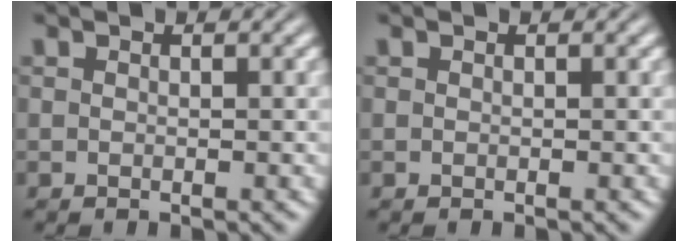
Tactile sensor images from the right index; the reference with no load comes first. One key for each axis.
{"total": 0.0}